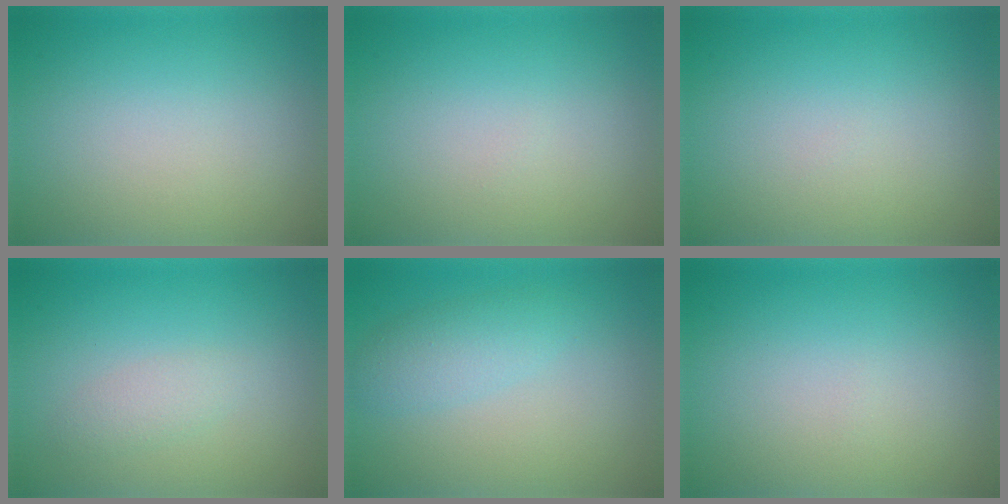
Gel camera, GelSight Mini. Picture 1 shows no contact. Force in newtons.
{"total": 0.0}
{"total": 0.0}
{"total": 1.3, "press": 1.3, "slide": 0.1}
{"total": 2.4, "press": 2.4, "slide": 0.1}
{"total": 0.0}